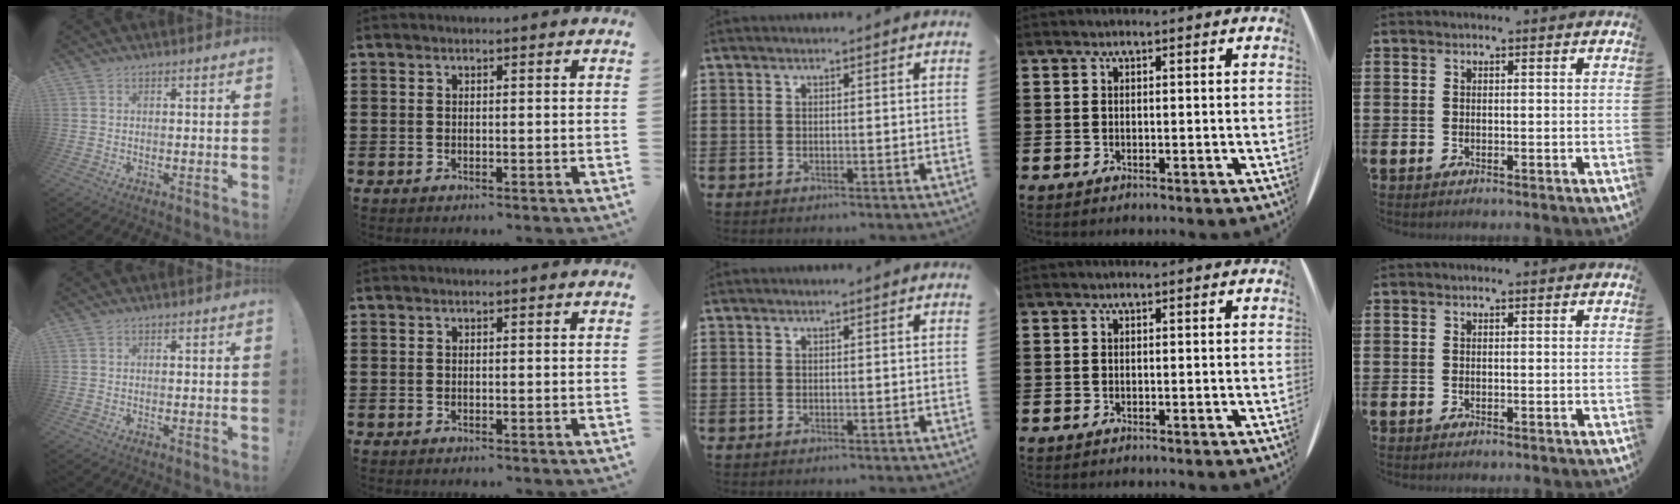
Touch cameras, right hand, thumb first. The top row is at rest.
{}